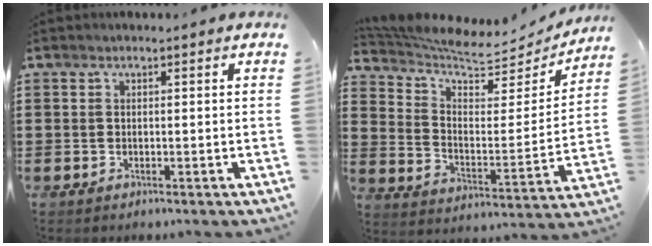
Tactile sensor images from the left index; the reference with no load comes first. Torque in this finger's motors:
{"motor_torque": [1.07, -1.06, 0.09, 0.01]}